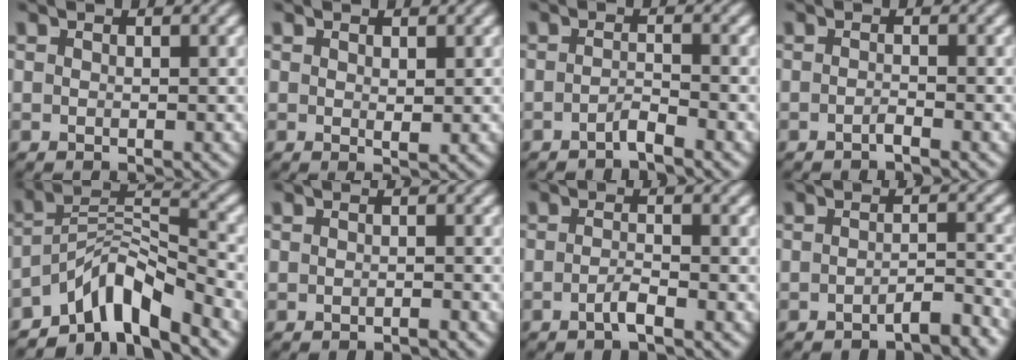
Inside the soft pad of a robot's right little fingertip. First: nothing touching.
{"total": 0.7, "force": [0.4, -0.3, 0.5], "torque": [-0.003, -0.007, 0.011]}
{"total": 1.7, "force": [-1.6, -0.4, 0.4], "torque": [0.000, -0.004, -0.030]}
{"total": 1.1, "force": [-1.0, -0.5, 0.2], "torque": [0.002, -0.002, -0.020]}
{"total": 9.5, "force": [-4.9, 5.8, 5.7], "torque": [-0.091, -0.028, -0.075]}
{"total": 0.8, "force": [-0.7, -0.3, -0.1], "torque": [0.001, -0.002, -0.010]}
{"total": 1.6, "force": [-1.3, -0.4, 0.8], "torque": [-0.007, -0.004, -0.024]}
{"total": 2.6, "force": [-2.4, -0.3, 0.9], "torque": [-0.002, -0.004, -0.042]}